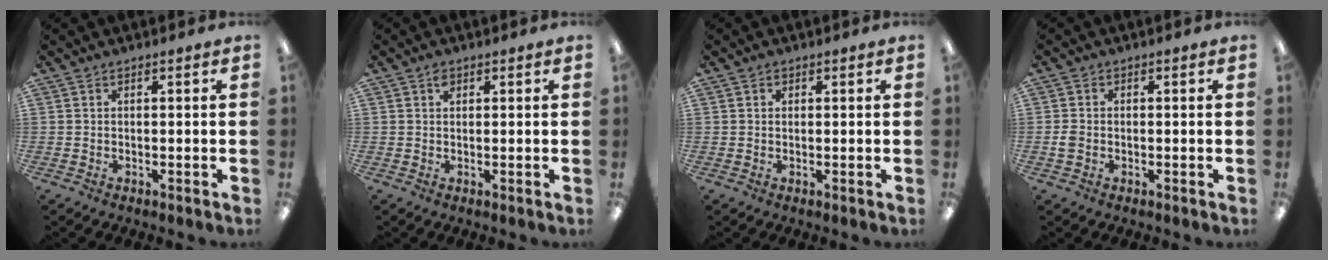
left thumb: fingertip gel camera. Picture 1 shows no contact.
{"total": 1.4, "force": [0.7, 0.8, 0.8], "torque": [-0.010, -0.002, 0.011]}
{"total": 0.7, "force": [0.3, 0.6, 0.3], "torque": [-0.005, 0.004, 0.005]}
{"total": 2.2, "force": [-0.5, 1.7, 1.2], "torque": [-0.021, 0.003, -0.009]}